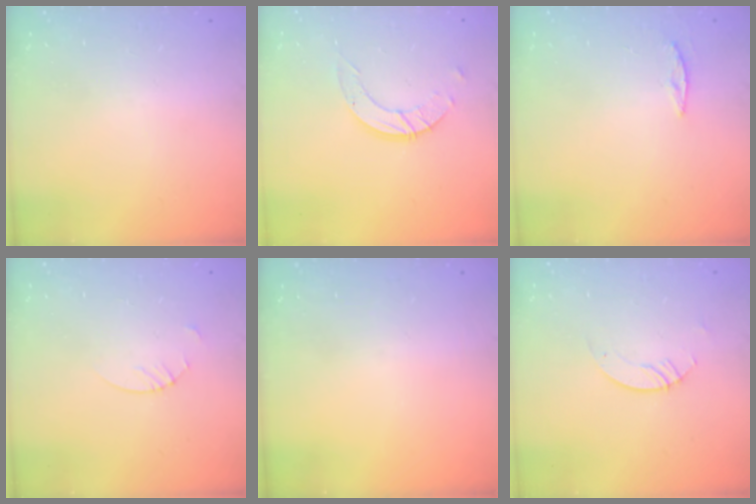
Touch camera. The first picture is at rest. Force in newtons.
{"total": 5.9, "press": 5.9, "slide": 0.5}
{"total": 3.5, "press": 3.5, "slide": 0.4}
{"total": 1.9, "press": 1.9, "slide": 0.2}
{"total": 0.0}
{"total": 2.1, "press": 2.1, "slide": 0.2}